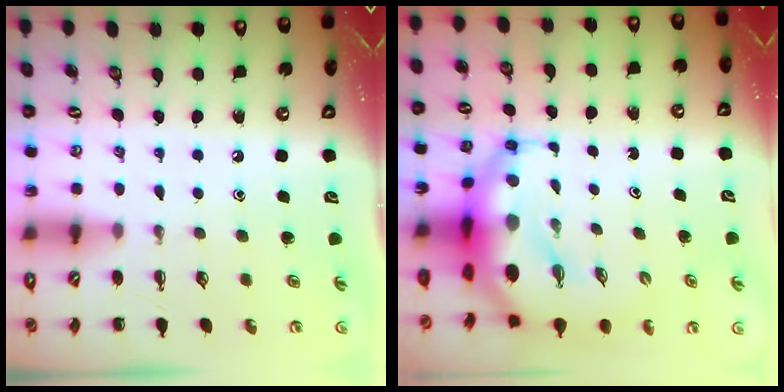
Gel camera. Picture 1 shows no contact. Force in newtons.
{"total": 10.7, "press": 10.3, "slide": 2.7}